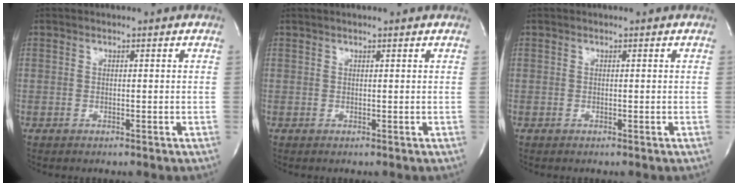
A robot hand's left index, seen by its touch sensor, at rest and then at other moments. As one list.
[{"total": 1.6, "force": [1.4, 0.0, 0.8], "torque": [-0.013, 0.017, 0.020]}, {"total": 0.0}]